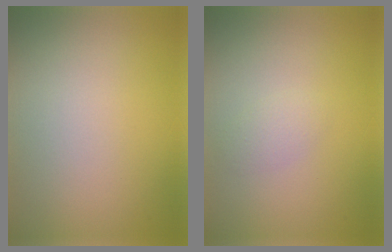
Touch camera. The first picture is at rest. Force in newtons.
{"total": 1.1, "press": 1.1, "slide": 0.1}